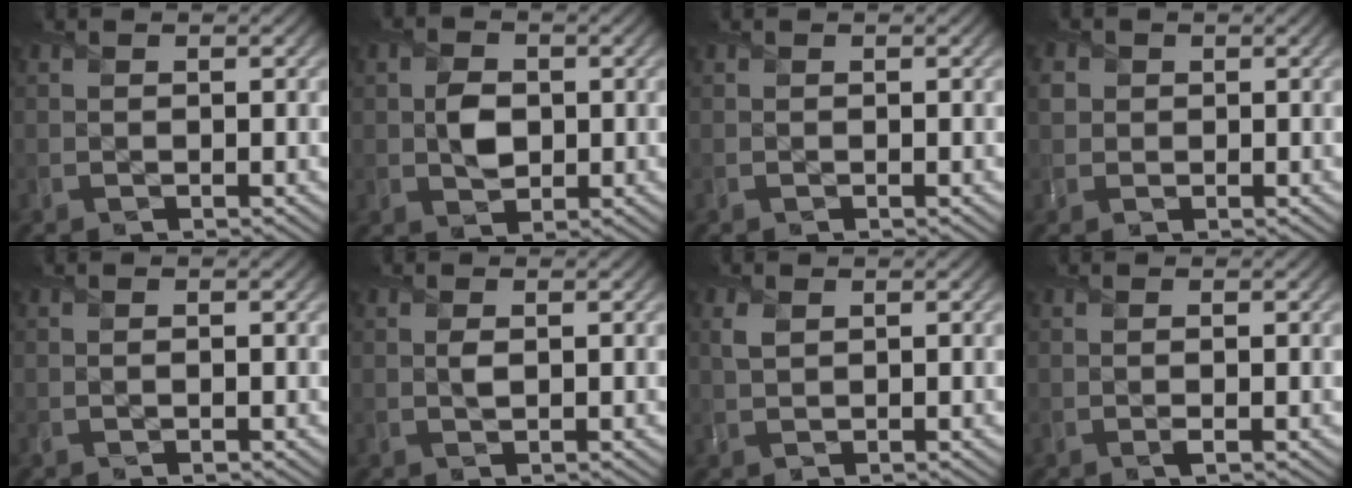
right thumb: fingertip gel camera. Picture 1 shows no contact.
{"total": 3.6, "force": [0.2, 2.6, 2.4], "torque": [-0.053, -0.002, -0.001]}
{"total": 0.0}
{"total": 1.6, "force": [0.5, 1.5, 0.2], "torque": [-0.009, 0.000, 0.006]}
{"total": 0.0}
{"total": 1.1, "force": [0.4, 0.4, 0.9], "torque": [-0.023, -0.001, 0.008]}
{"total": 1.6, "force": [0.9, 0.9, 1.1], "torque": [-0.031, 0.002, 0.017]}
{"total": 0.7, "force": [0.1, 0.0, 0.7], "torque": [-0.017, 0.001, -0.001]}